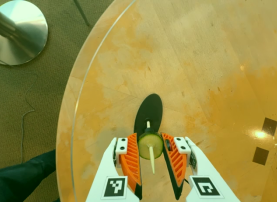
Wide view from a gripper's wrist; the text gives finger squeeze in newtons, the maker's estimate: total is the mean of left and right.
{"total": 9.8, "left": 9.1, "right": 10.4}